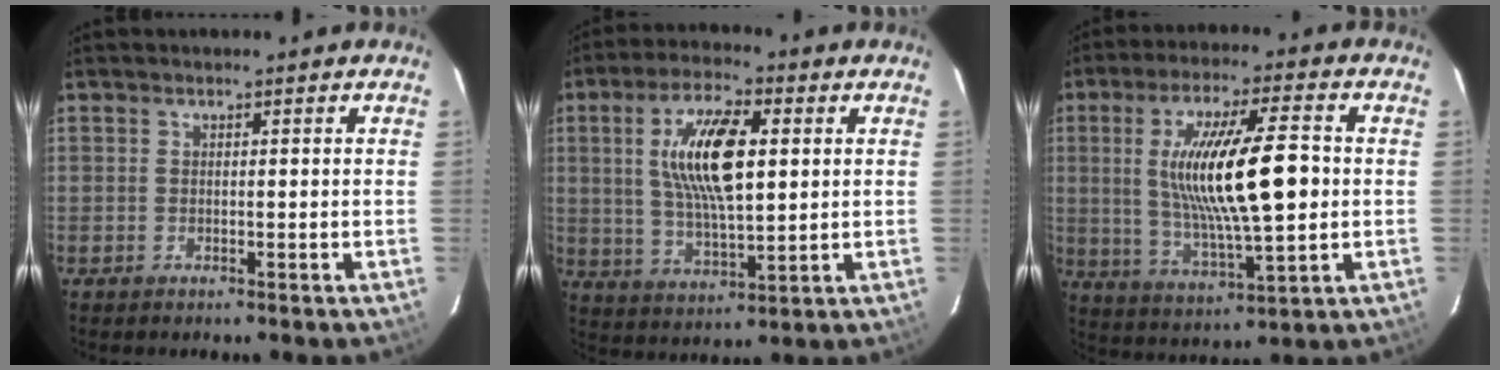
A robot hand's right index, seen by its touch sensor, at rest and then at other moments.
{"total": 13.7, "force": [2.9, 4.9, 12.4], "torque": [-0.237, 0.008, 0.057]}
{"total": 17.4, "force": [1.1, 3.7, 17.0], "torque": [-0.308, -0.005, 0.031]}